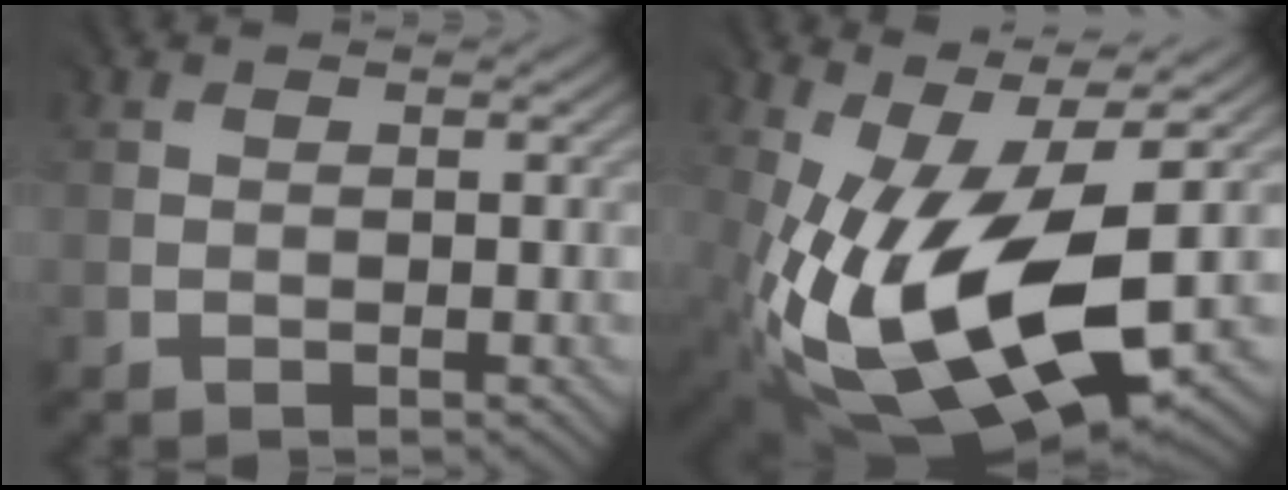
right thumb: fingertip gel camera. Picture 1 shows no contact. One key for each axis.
{"total": 17.9, "fx": -3.6, "fy": 7.6, "fz": 15.8, "tx": -0.309, "ty": -0.029, "tz": -0.050}